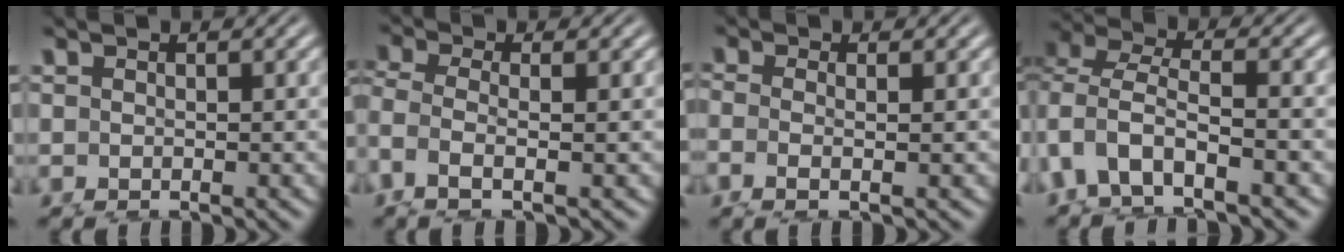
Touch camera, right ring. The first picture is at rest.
{"total": 3.6, "force": [0.6, 2.4, 2.5], "torque": [-0.091, -0.024, 0.027]}
{"total": 2.8, "force": [-0.2, 1.7, 2.2], "torque": [-0.076, -0.019, 0.007]}
{"total": 6.0, "force": [-0.7, 4.8, 3.6], "torque": [-0.102, -0.021, -0.006]}